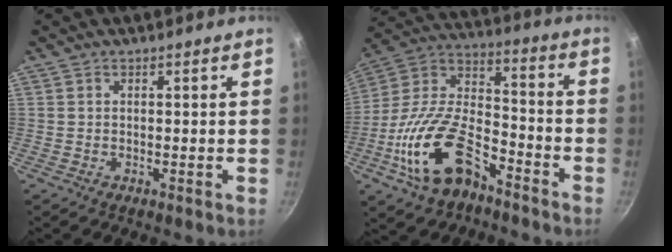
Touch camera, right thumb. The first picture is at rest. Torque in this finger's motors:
{"motor_torque": [2.48, 1.58, 2.09, -0.68, 0.67]}